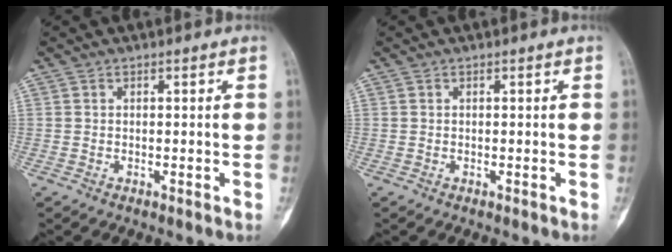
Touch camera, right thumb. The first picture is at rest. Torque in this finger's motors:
{"motor_torque": [0.38, 0.24, -0.21, 0.01, 0.06]}